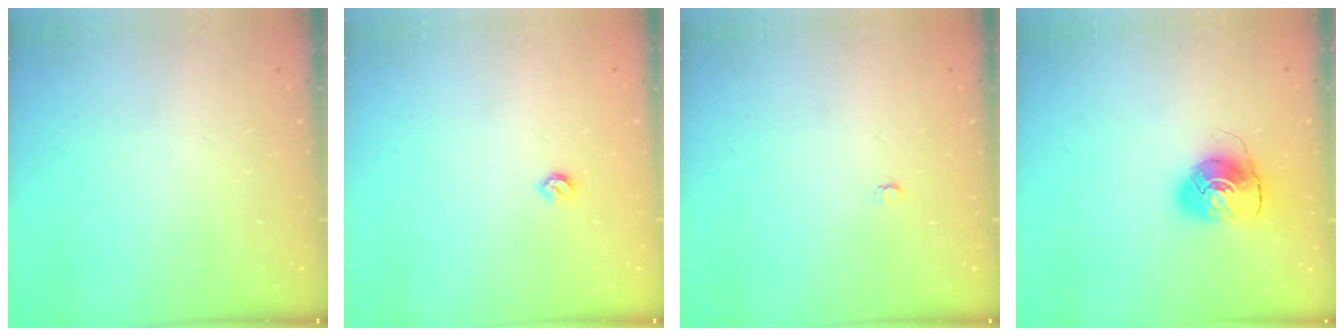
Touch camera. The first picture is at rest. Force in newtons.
{"total": 4.0, "press": 3.9, "slide": 0.8}
{"total": 2.6, "press": 2.6, "slide": 0.3}
{"total": 8.5, "press": 8.5, "slide": 0.1}